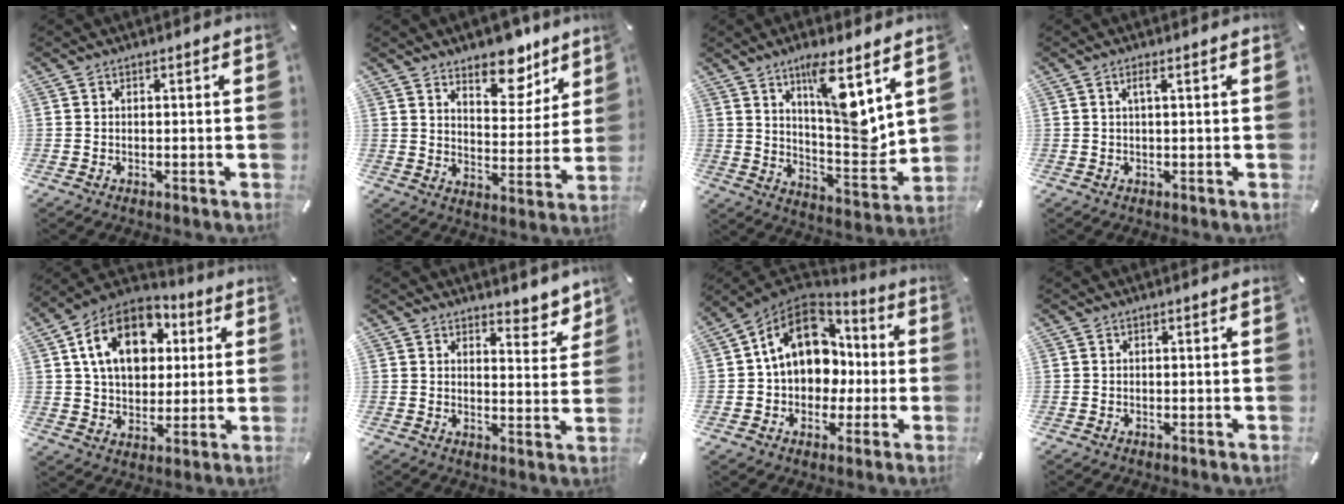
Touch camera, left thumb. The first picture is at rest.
{"total": 11.6, "force": [8.9, 5.8, 4.6], "torque": [-0.038, -0.072, 0.154]}
{"total": 13.5, "force": [7.6, 3.9, 10.5], "torque": [-0.147, -0.064, 0.128]}
{"total": 2.3, "force": [0.7, 0.2, 2.2], "torque": [-0.043, 0.002, 0.009]}
{"total": 16.0, "force": [5.4, 11.5, 9.7], "torque": [-0.182, 0.000, 0.099]}
{"total": 6.0, "force": [5.0, 2.8, 1.5], "torque": [0.000, -0.048, 0.086]}
{"total": 16.4, "force": [2.3, 13.0, 9.8], "torque": [-0.172, 0.002, 0.046]}
{"total": 0.0}